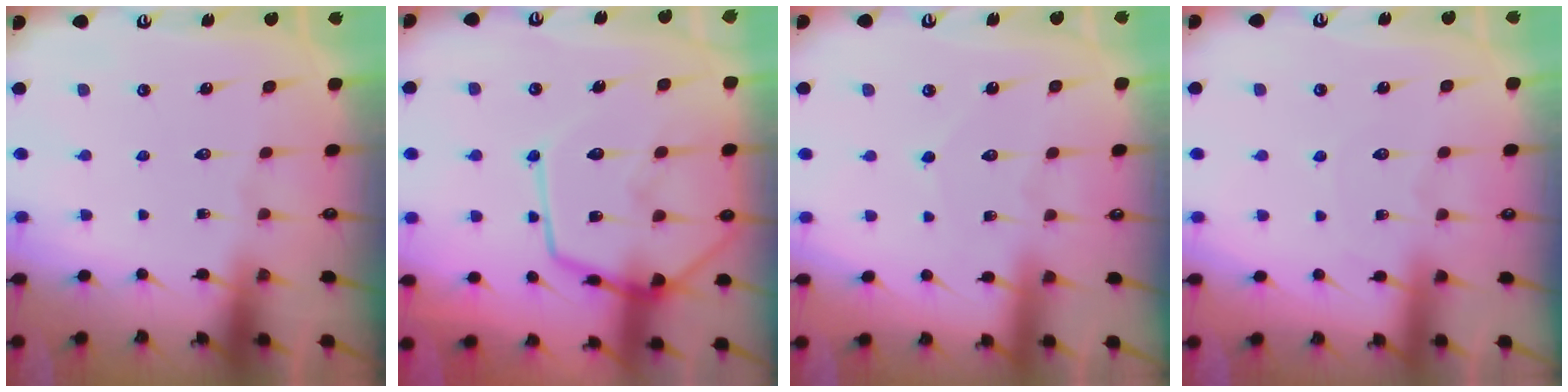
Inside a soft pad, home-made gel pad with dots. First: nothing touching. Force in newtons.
{"total": 17.7, "press": 17.6, "slide": 1.6}
{"total": 4.1, "press": 4.1, "slide": 0.5}
{"total": 3.7, "press": 3.7, "slide": 0.4}